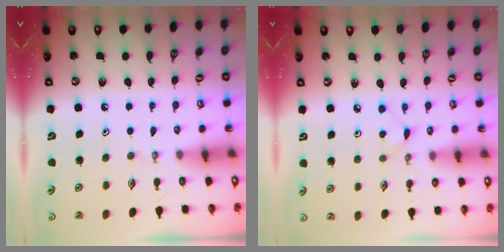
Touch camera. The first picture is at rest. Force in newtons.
{"total": 3.6, "press": 3.5, "slide": 0.4}